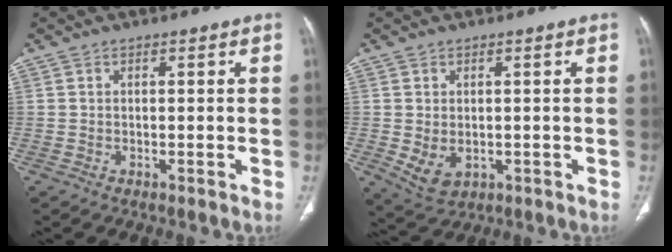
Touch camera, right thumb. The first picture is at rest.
{"total": 5.2, "force": [-0.6, 3.6, 3.7], "torque": [-0.063, -0.009, 0.009]}